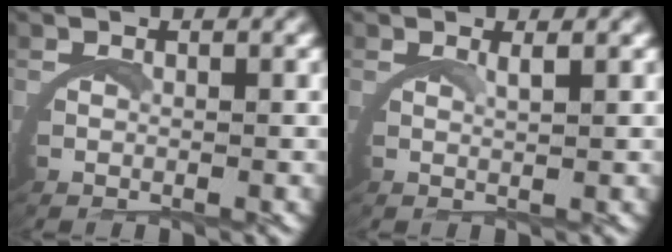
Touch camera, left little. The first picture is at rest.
{"total": 1.4, "force": [1.0, -0.7, 0.7], "torque": [-0.016, -0.001, 0.017]}